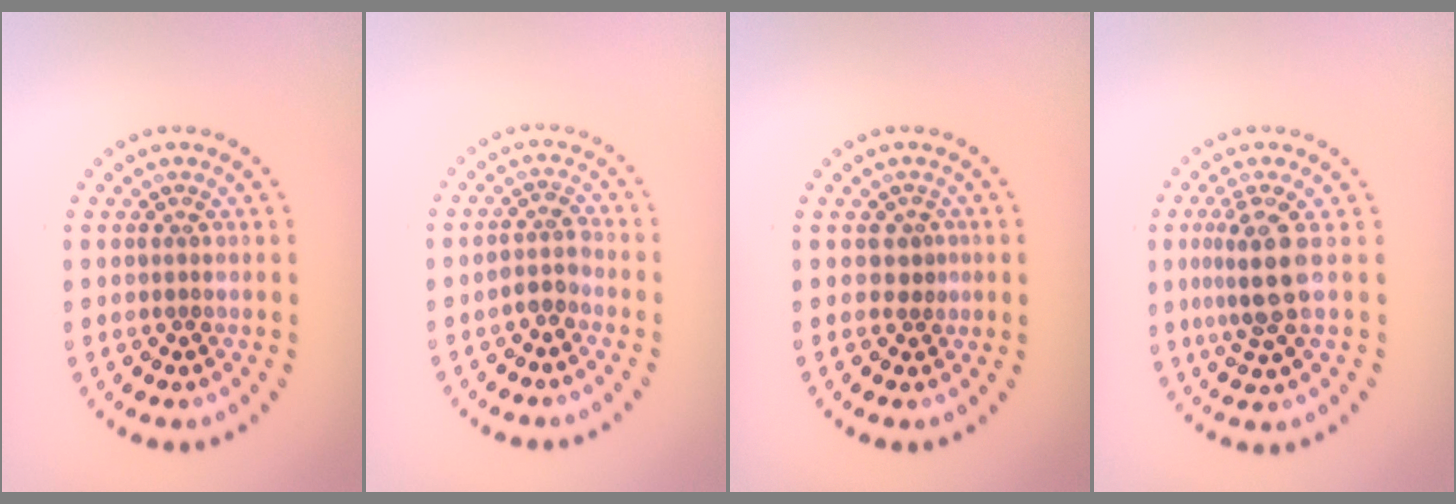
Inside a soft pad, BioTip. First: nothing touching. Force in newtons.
{"total": 1.7, "press": 1.4, "slide": 0.8}
{"total": 1.3, "press": 0.9, "slide": 0.9}
{"total": 3.7, "press": 3.0, "slide": 2.2}